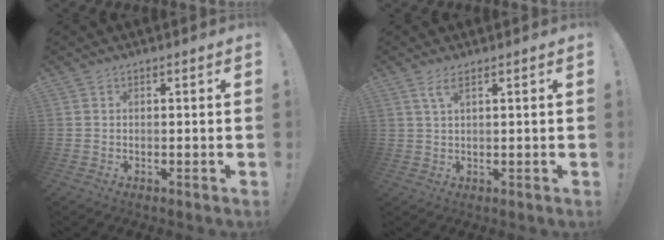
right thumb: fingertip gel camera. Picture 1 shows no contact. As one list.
[{"total": 3.1, "force": [1.5, 0.5, 2.6], "torque": [-0.052, 0.000, 0.027]}]